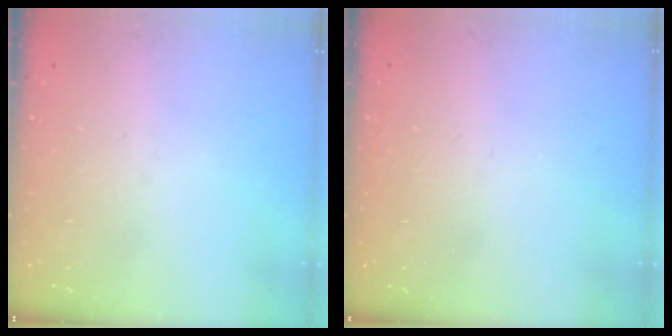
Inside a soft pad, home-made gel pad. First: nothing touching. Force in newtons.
{"total": 1.5, "press": 1.5, "slide": 0.1}